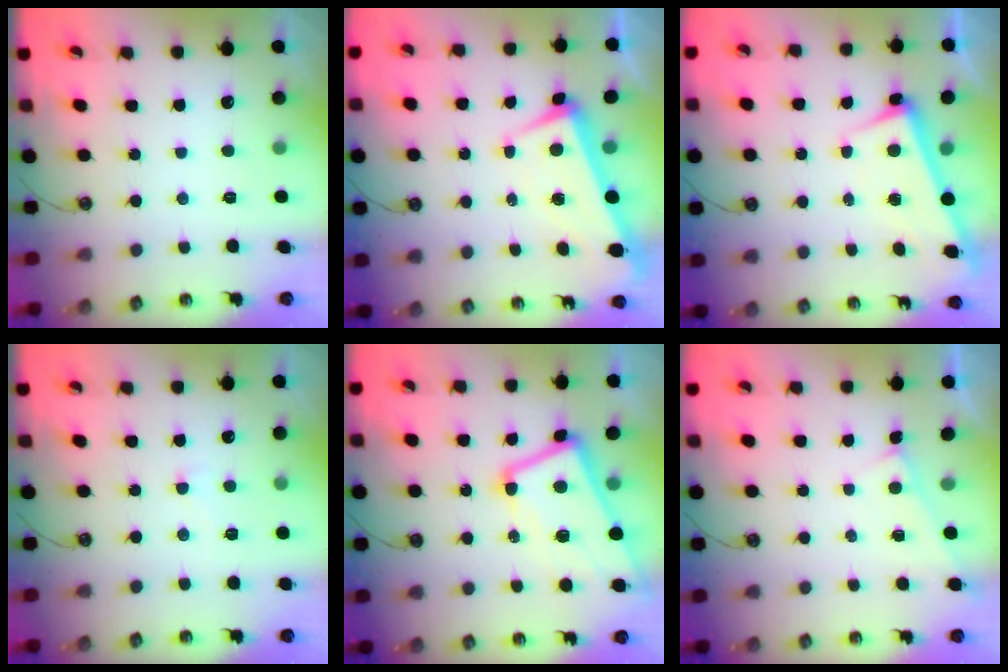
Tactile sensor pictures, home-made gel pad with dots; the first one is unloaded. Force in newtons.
{"total": 0.9, "press": 0.0, "slide": 0.9}
{"total": 2.6, "press": 2.5, "slide": 0.7}
{"total": 3.9, "press": 3.8, "slide": 0.5}
{"total": 7.0, "press": 6.8, "slide": 1.6}
{"total": 2.3, "press": 2.3, "slide": 0.1}